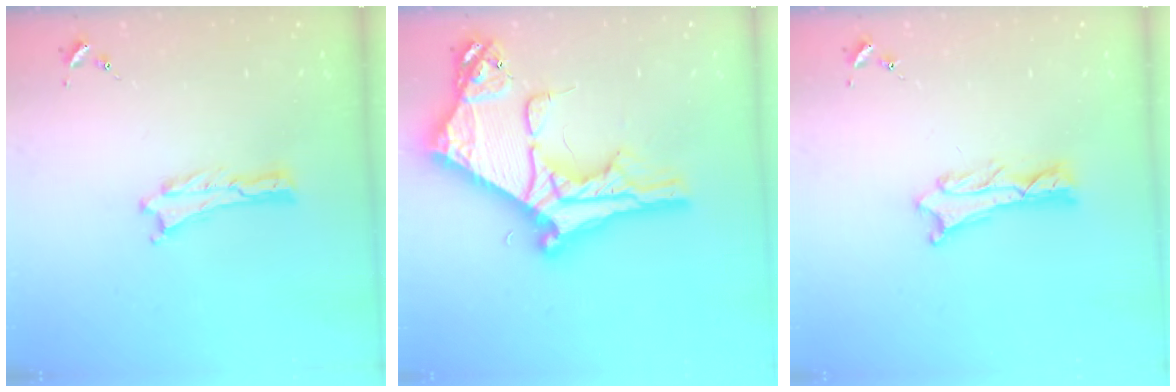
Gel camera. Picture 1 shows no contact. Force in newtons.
{"total": 14.2, "press": 14.1, "slide": 1.3}
{"total": 1.2, "press": 1.2, "slide": 0.2}